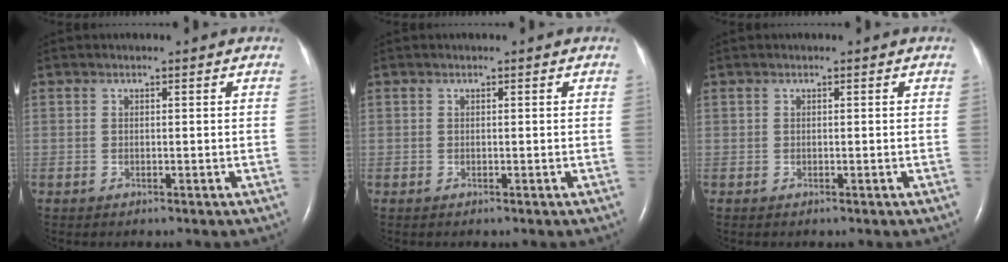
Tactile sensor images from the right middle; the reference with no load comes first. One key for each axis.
{"total": 0.0}
{"total": 0.0}